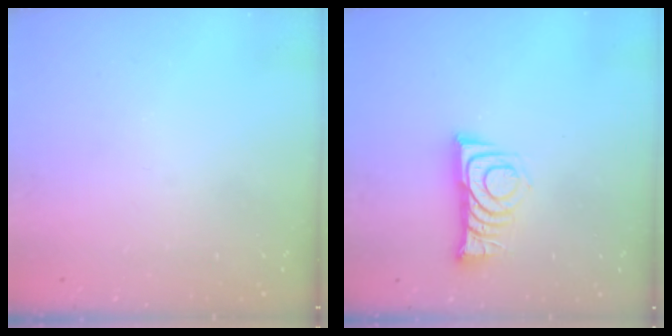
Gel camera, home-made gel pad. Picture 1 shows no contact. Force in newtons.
{"total": 8.9, "press": 8.8, "slide": 0.9}